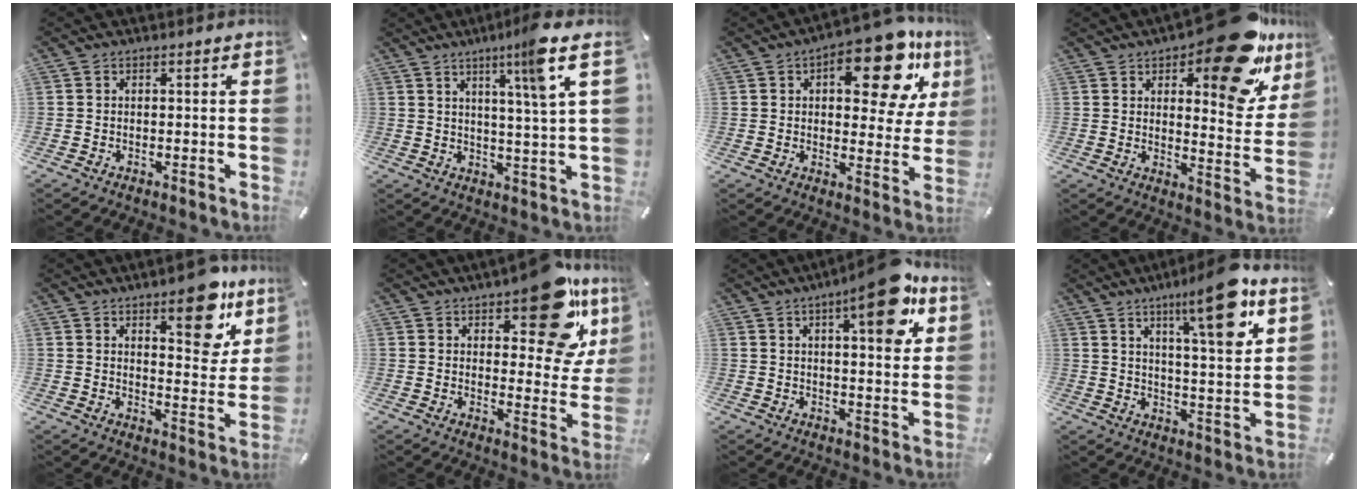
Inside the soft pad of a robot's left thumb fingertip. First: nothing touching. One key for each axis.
{"total": 10.5, "fx": 6.1, "fy": -0.8, "fz": 8.5, "tx": -0.131, "ty": -0.030, "tz": 0.085}
{"total": 18.5, "fx": 9.2, "fy": 8.2, "fz": 13.8, "tx": -0.173, "ty": -0.047, "tz": 0.143}
{"total": 22.4, "fx": 13.8, "fy": 9.1, "fz": 15.0, "tx": -0.178, "ty": -0.107, "tz": 0.225}
{"total": 14.3, "fx": 8.8, "fy": 6.1, "fz": 9.4, "tx": -0.097, "ty": -0.062, "tz": 0.142}
{"total": 20.3, "fx": 12.6, "fy": 9.1, "fz": 13.1, "tx": -0.153, "ty": -0.087, "tz": 0.204}
{"total": 14.7, "fx": 7.6, "fy": 4.5, "fz": 11.7, "tx": -0.153, "ty": -0.038, "tz": 0.116}
{"total": 15.7, "fx": 9.2, "fy": 3.3, "fz": 12.2, "tx": -0.180, "ty": -0.049, "tz": 0.140}